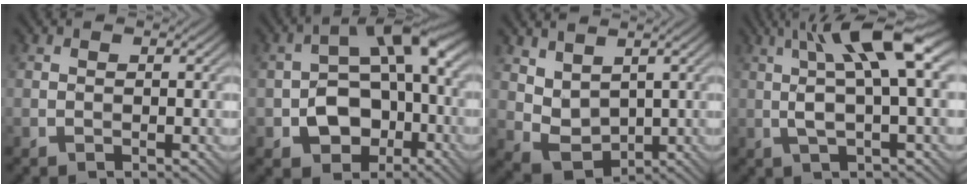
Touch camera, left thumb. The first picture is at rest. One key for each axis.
{"total": 10.1, "fx": -3.1, "fy": 6.8, "fz": 6.9, "tx": -0.110, "ty": -0.007, "tz": -0.060}
{"total": 5.2, "fx": 2.4, "fy": 3.4, "fz": 3.0, "tx": -0.077, "ty": -0.009, "tz": 0.056}
{"total": 10.4, "fx": 2.7, "fy": 2.6, "fz": 9.7, "tx": -0.172, "ty": 0.017, "tz": 0.042}